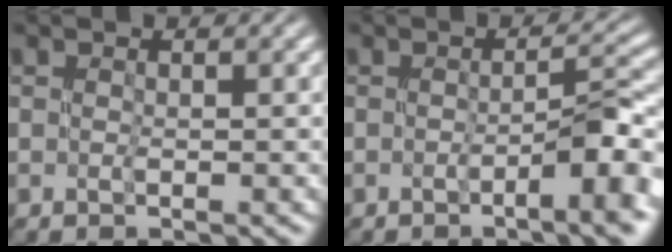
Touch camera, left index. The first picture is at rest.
{"total": 5.5, "force": [-2.5, 1.2, 4.7], "torque": [-0.064, 0.009, -0.036]}